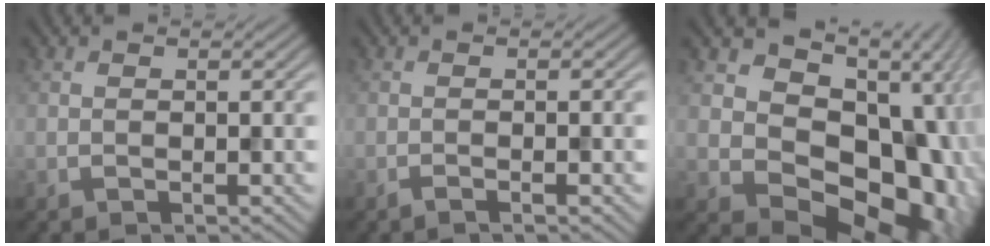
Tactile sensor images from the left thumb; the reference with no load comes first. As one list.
[{"total": 1.7, "force": [-0.8, 0.2, 1.5], "torque": [-0.023, 0.005, -0.019]}, {"total": 17.7, "force": [0.3, 12.9, 12.1], "torque": [-0.132, -0.033, 0.038]}]